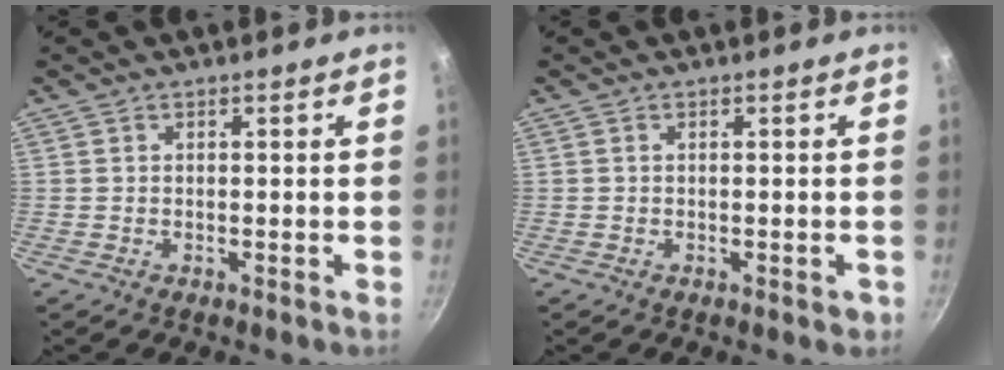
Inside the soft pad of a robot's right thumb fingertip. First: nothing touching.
{"total": 1.5, "force": [-0.4, 0.6, 1.2], "torque": [-0.013, 0.001, -0.005]}